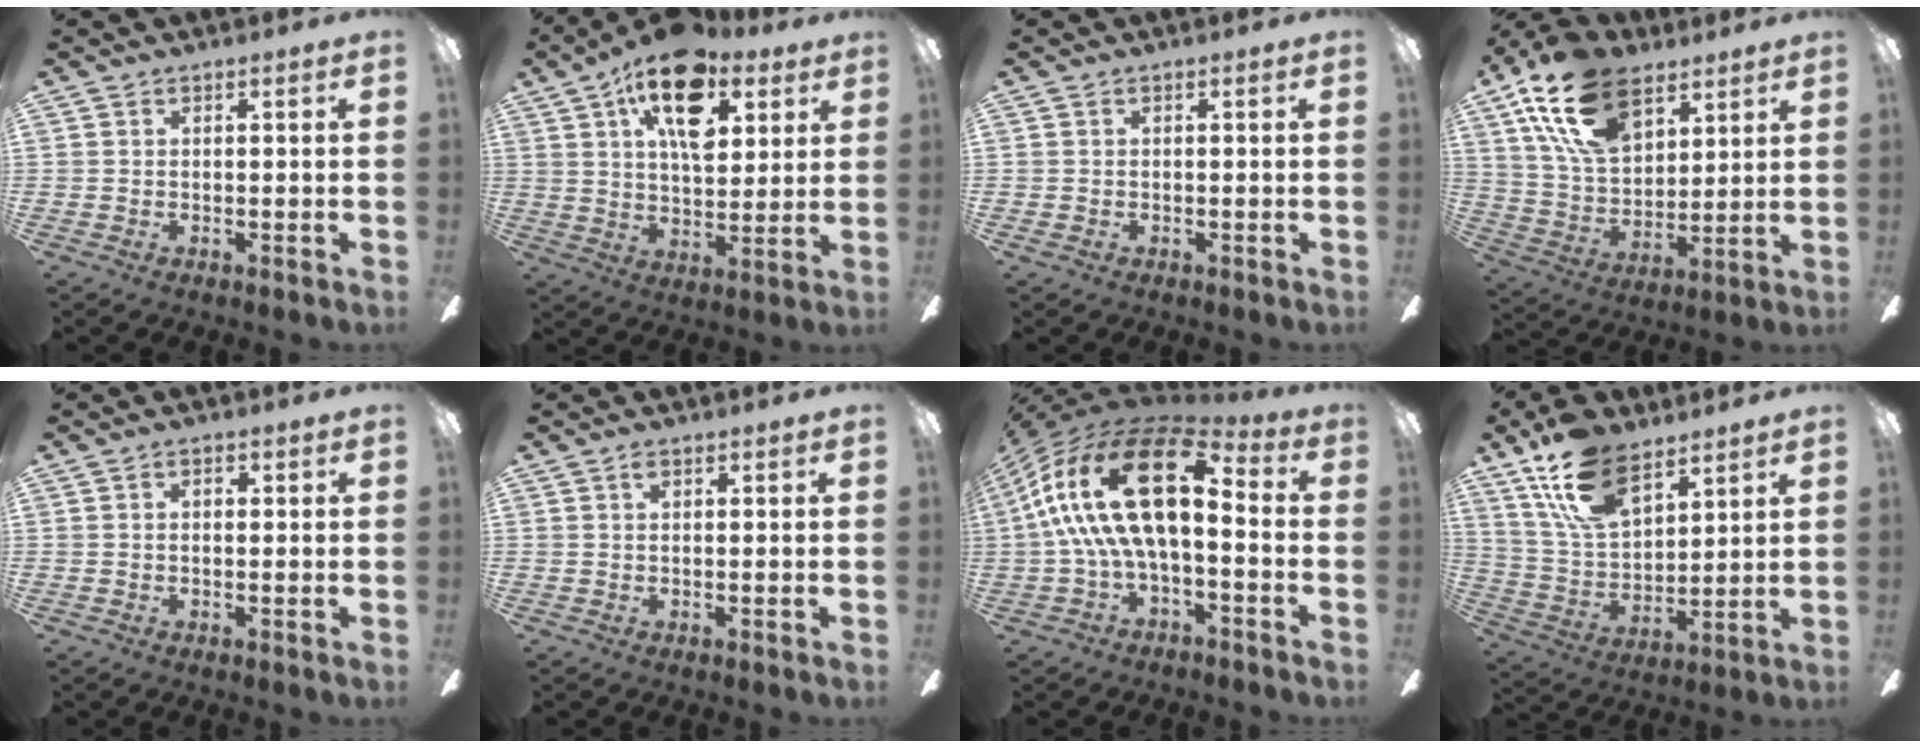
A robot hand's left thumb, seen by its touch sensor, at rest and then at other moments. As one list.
[{"total": 16.6, "force": [8.8, 8.8, 11.0], "torque": [-0.162, -0.023, 0.151]}, {"total": 0.5, "force": [-0.1, 0.5, 0.2], "torque": [-0.003, 0.005, -0.004]}, {"total": 20.0, "force": [11.5, 11.6, 11.5], "torque": [-0.221, -0.040, 0.211]}, {"total": 1.7, "force": [0.1, 1.0, 1.4], "torque": [-0.020, 0.005, -0.002]}, {"total": 1.4, "force": [0.7, 0.6, 1.0], "torque": [-0.024, 0.004, 0.011]}, {"total": 22.6, "force": [5.1, 10.3, 19.4], "torque": [-0.385, -0.021, 0.087]}, {"total": 17.2, "force": [10.8, 8.7, 10.1], "torque": [-0.201, -0.035, 0.198]}]